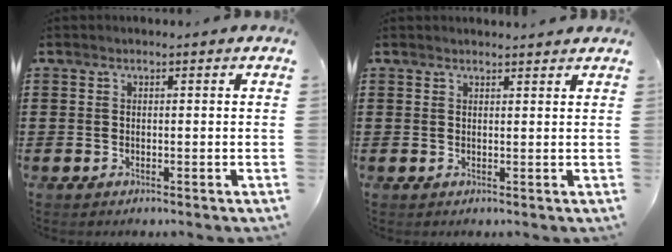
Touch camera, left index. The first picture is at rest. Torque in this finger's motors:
{"motor_torque": [-0.39, -0.43, 0.09, 0.01]}